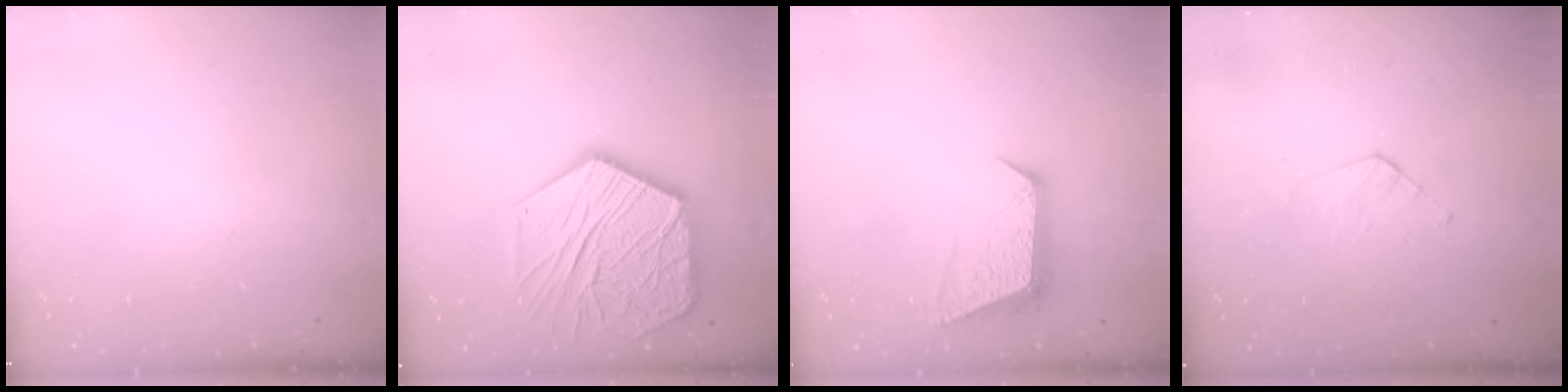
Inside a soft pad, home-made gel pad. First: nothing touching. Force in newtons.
{"total": 22.5, "press": 22.3, "slide": 2.3}
{"total": 9.9, "press": 9.9, "slide": 0.5}
{"total": 3.8, "press": 3.7, "slide": 0.3}